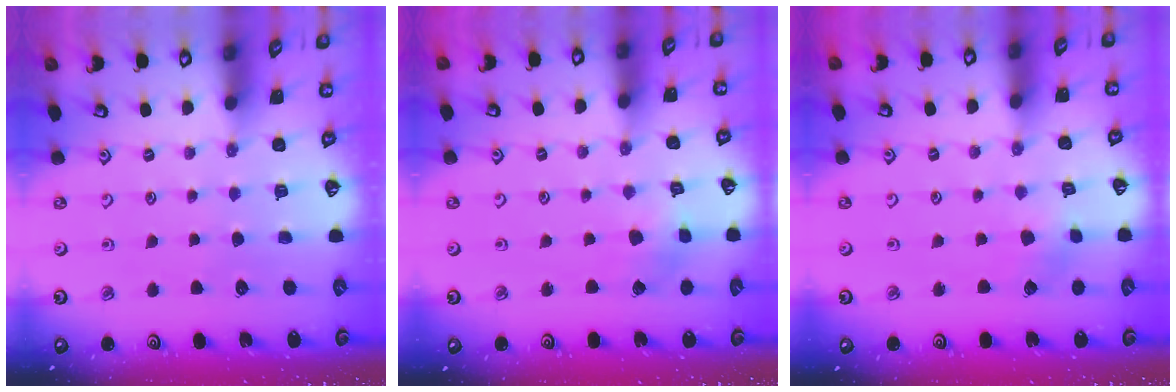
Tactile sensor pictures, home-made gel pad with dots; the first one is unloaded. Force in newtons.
{"total": 2.6, "press": 2.5, "slide": 0.3}
{"total": 2.4, "press": 2.4, "slide": 0.3}